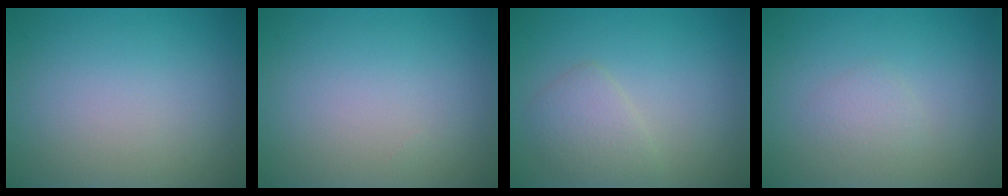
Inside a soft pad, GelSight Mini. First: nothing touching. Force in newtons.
{"total": 0.0}
{"total": 2.2, "press": 2.2, "slide": 0.0}
{"total": 1.1, "press": 1.1, "slide": 0.0}